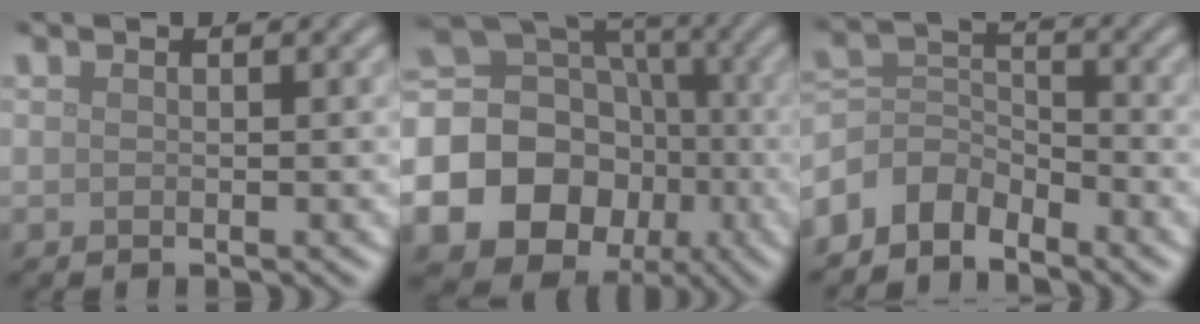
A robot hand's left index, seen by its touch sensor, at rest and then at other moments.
{"total": 21.6, "force": [-5.9, 19.4, 7.5], "torque": [-0.186, -0.027, -0.117]}
{"total": 4.0, "force": [-3.2, 2.2, 1.2], "torque": [-0.019, 0.004, -0.076]}